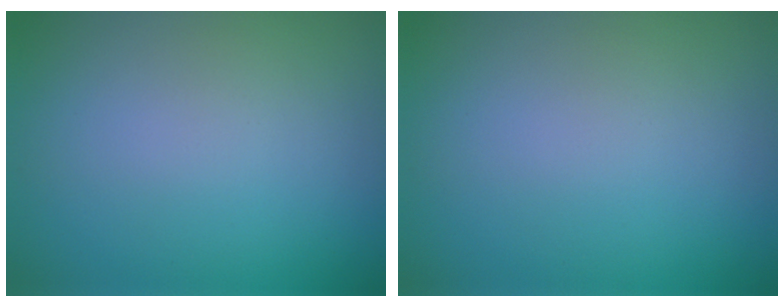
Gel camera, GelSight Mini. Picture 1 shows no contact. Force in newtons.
{"total": 0.0}